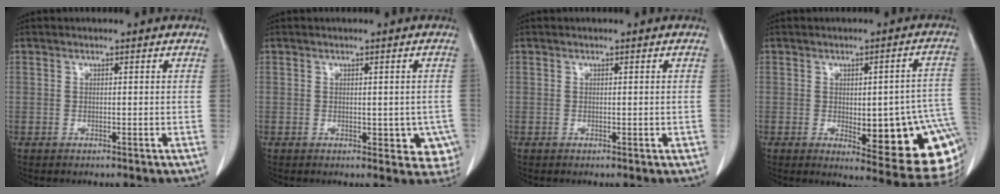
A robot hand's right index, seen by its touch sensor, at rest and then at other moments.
{"total": 5.6, "force": [-1.0, 3.3, 4.4], "torque": [-0.022, 0.001, -0.008]}
{"total": 0.8, "force": [-0.1, 0.4, 0.7], "torque": [-0.009, -0.001, 0.000]}
{"total": 18.4, "force": [-3.9, 5.2, 17.2], "torque": [-0.123, 0.015, -0.028]}